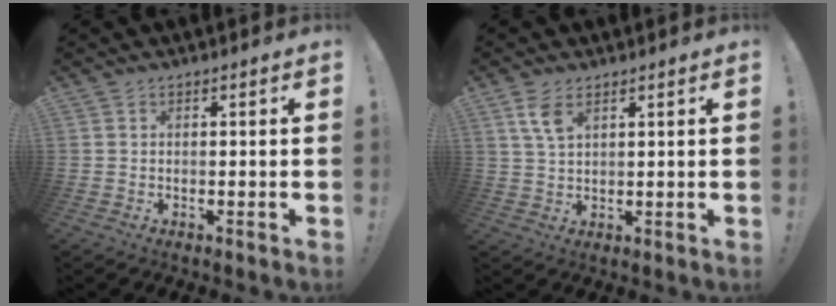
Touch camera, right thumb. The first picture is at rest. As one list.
[{"total": 5.7, "force": [3.0, 2.8, 3.9], "torque": [-0.067, -0.012, 0.057]}]